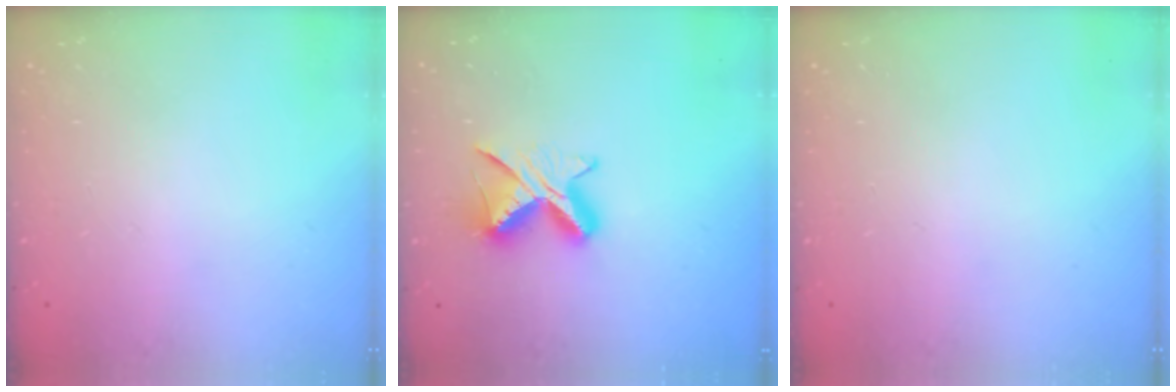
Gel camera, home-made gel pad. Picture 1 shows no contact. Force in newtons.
{"total": 8.7, "press": 8.6, "slide": 1.2}
{"total": 0.0}